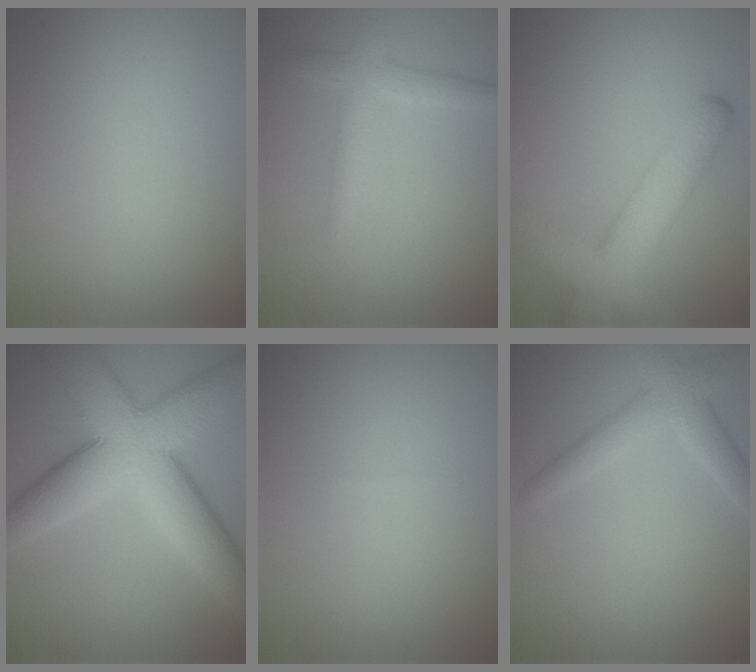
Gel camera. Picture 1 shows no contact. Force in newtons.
{"total": 2.3, "press": 2.3, "slide": 0.1}
{"total": 6.5, "press": 6.5, "slide": 0.3}
{"total": 10.4, "press": 10.4, "slide": 0.6}
{"total": 0.0}
{"total": 3.1, "press": 3.1, "slide": 0.1}